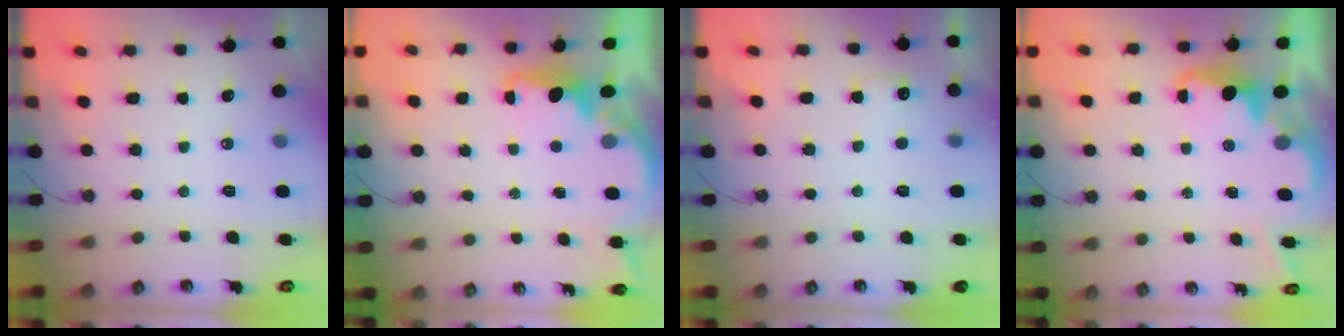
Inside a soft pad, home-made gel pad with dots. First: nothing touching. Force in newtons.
{"total": 2.2, "press": 2.0, "slide": 0.8}
{"total": 5.8, "press": 5.6, "slide": 1.4}
{"total": 2.6, "press": 2.6, "slide": 0.4}